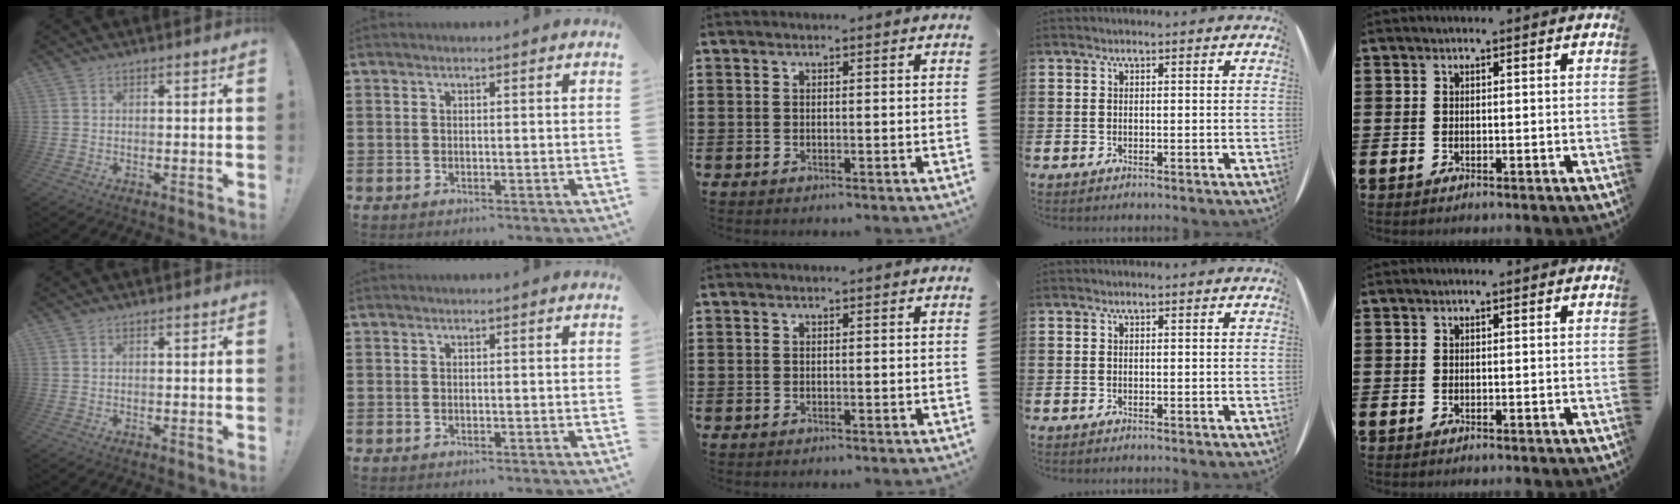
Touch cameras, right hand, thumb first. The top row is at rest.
{}